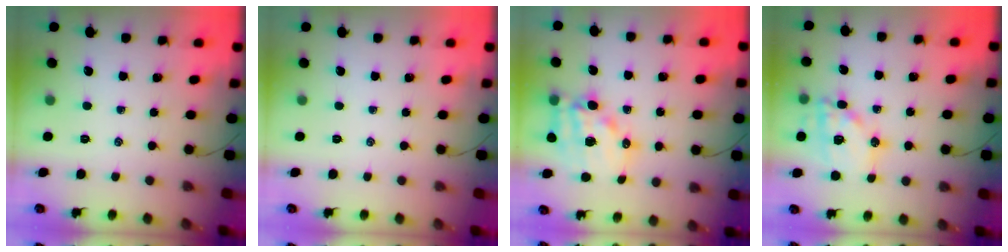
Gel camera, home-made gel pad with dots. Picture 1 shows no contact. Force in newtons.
{"total": 0.0}
{"total": 15.0, "press": 14.6, "slide": 3.2}
{"total": 14.0, "press": 13.9, "slide": 2.2}